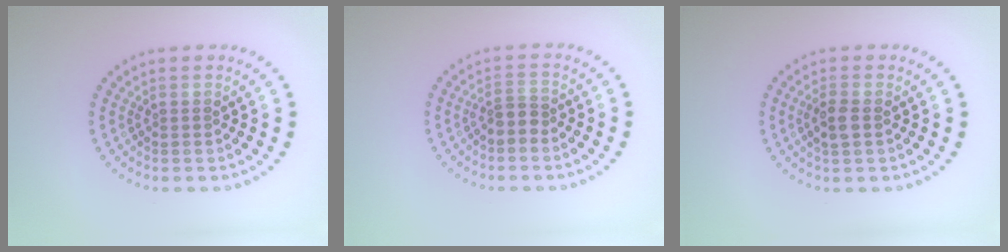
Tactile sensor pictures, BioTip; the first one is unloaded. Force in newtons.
{"total": 1.8, "press": 1.3, "slide": 1.2}
{"total": 1.9, "press": 1.9, "slide": 0.4}